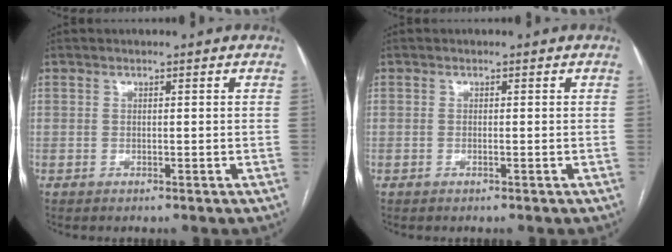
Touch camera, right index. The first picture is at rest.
{"total": 0.0}